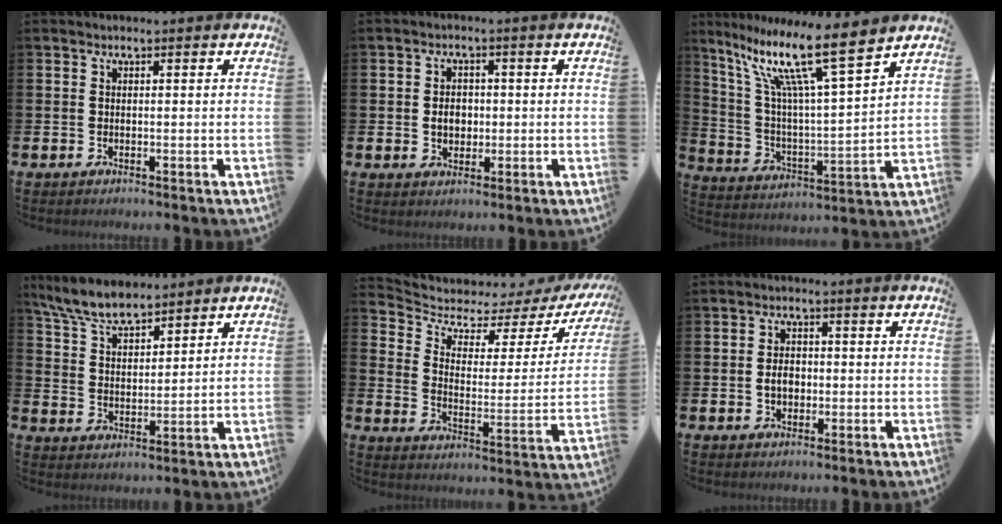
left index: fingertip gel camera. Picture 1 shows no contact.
{"total": 2.8, "force": [0.1, 2.3, 1.6], "torque": [-0.009, 0.000, -0.008]}
{"total": 14.1, "force": [10.2, 2.2, 9.6], "torque": [-0.207, -0.055, 0.164]}
{"total": 7.5, "force": [6.9, 1.7, 2.5], "torque": [-0.077, -0.023, 0.127]}
{"total": 4.9, "force": [4.2, 2.0, 1.7], "torque": [-0.065, -0.033, 0.062]}
{"total": 2.6, "force": [-0.2, 1.9, 1.7], "torque": [-0.016, 0.000, -0.010]}